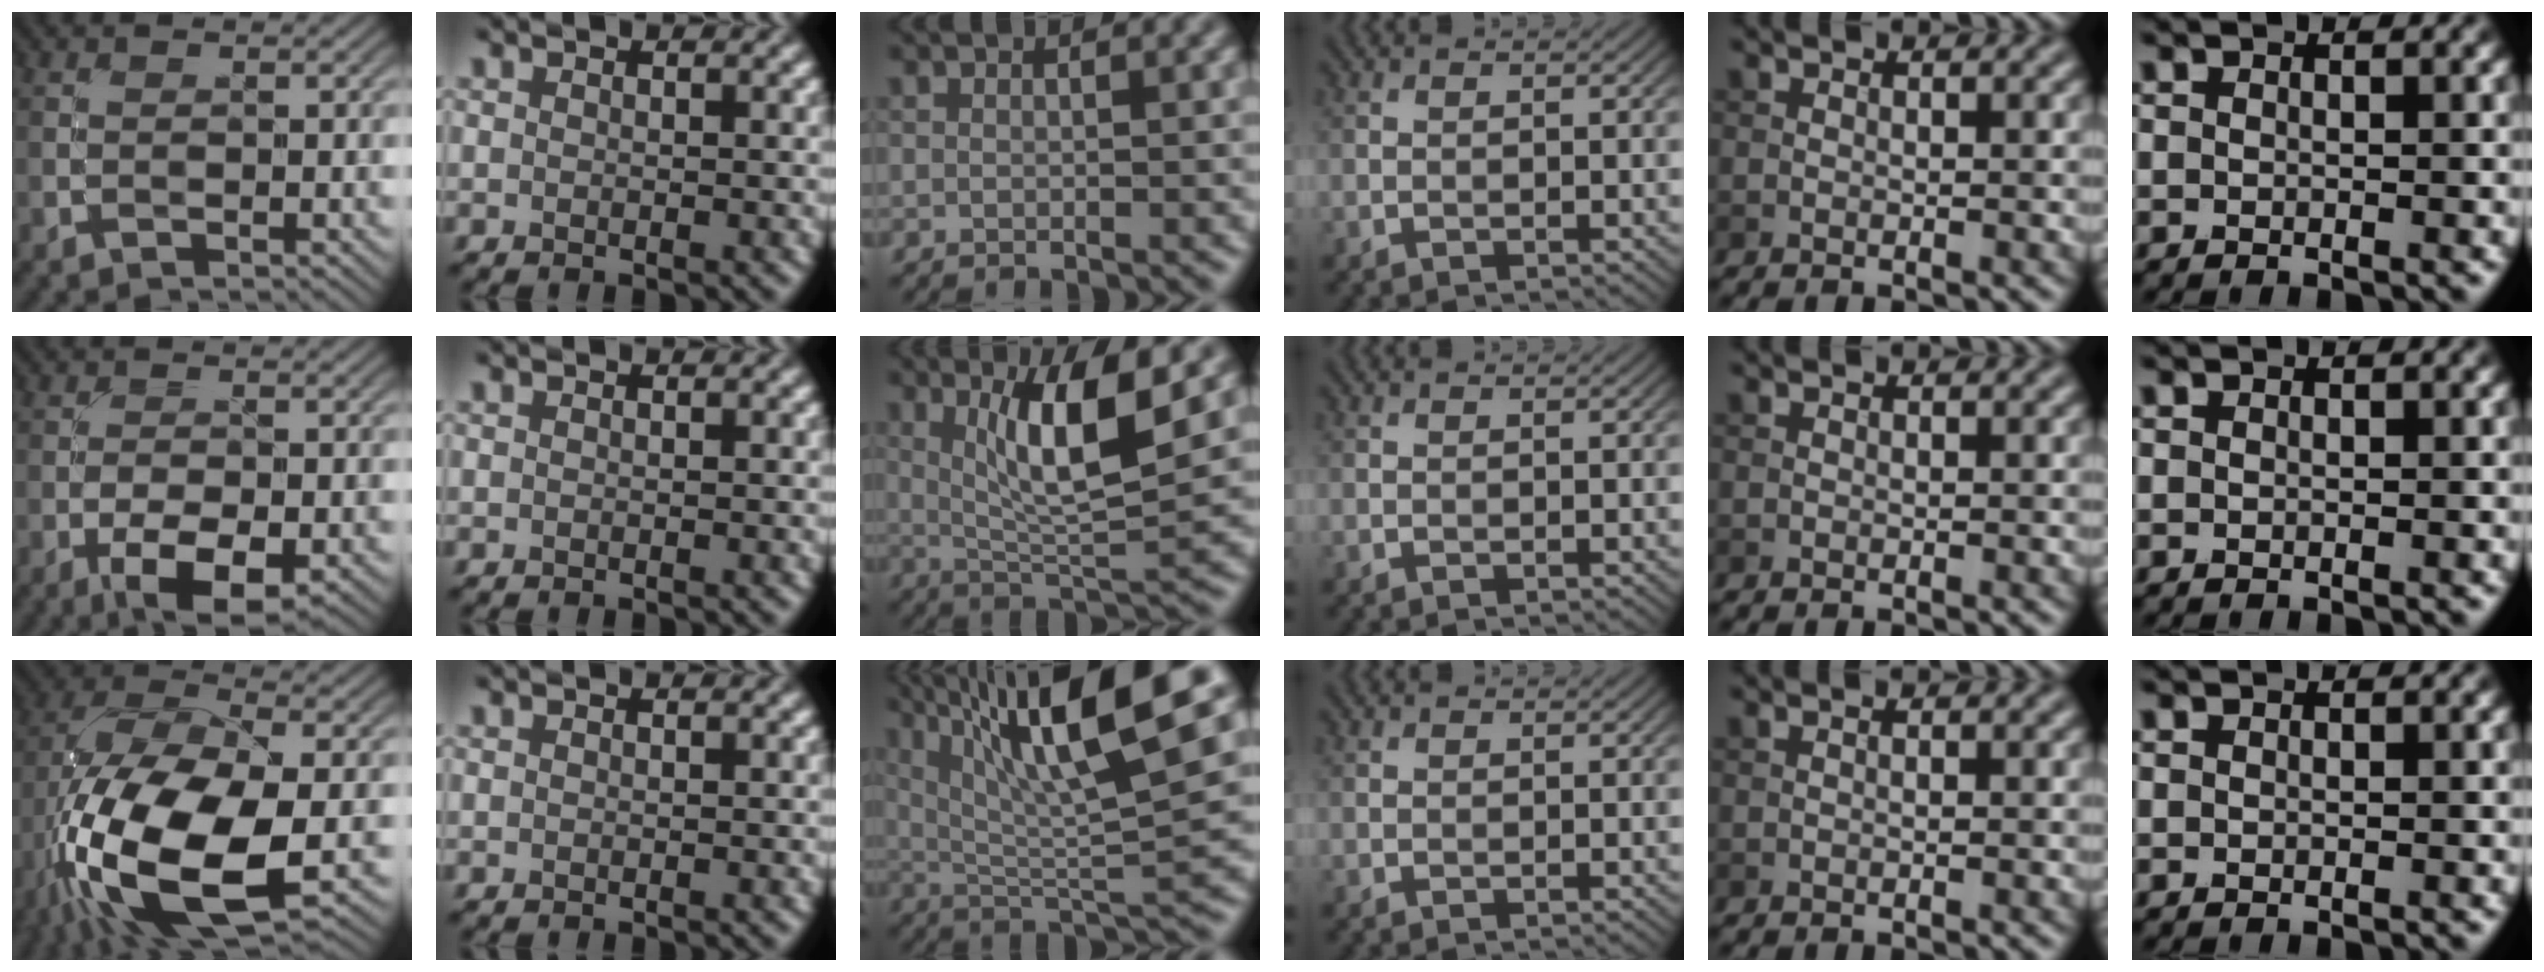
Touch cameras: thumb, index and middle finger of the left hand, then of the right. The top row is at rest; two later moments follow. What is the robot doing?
{"motion": "unscrew", "object": "medicine bottle"}